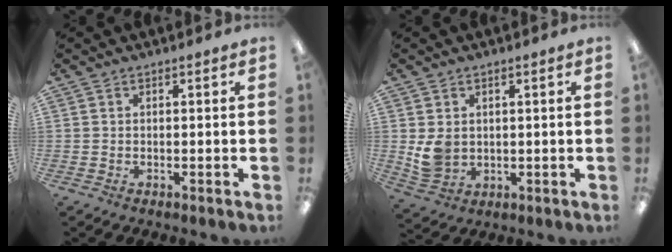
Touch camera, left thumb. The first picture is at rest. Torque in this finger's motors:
{"motor_torque": [0.83, 1.15, 0.53, -0.60, 0.04]}